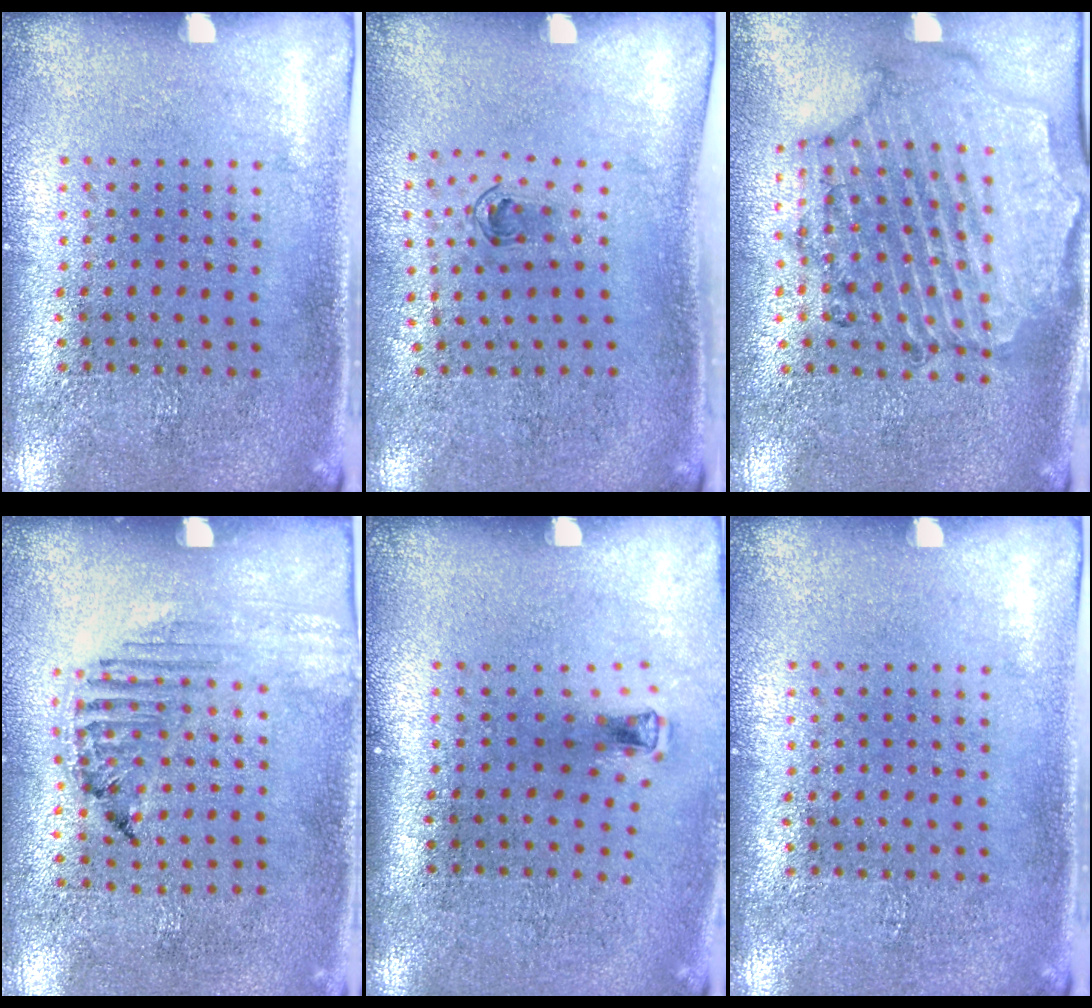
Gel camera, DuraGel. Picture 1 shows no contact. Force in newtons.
{"total": 0.7, "press": 0.4, "slide": 0.6}
{"total": 1.4, "press": 1.4, "slide": 0.2}
{"total": 1.2, "press": 1.2, "slide": 0.2}
{"total": 0.7, "press": 0.3, "slide": 0.6}
{"total": 0.0}